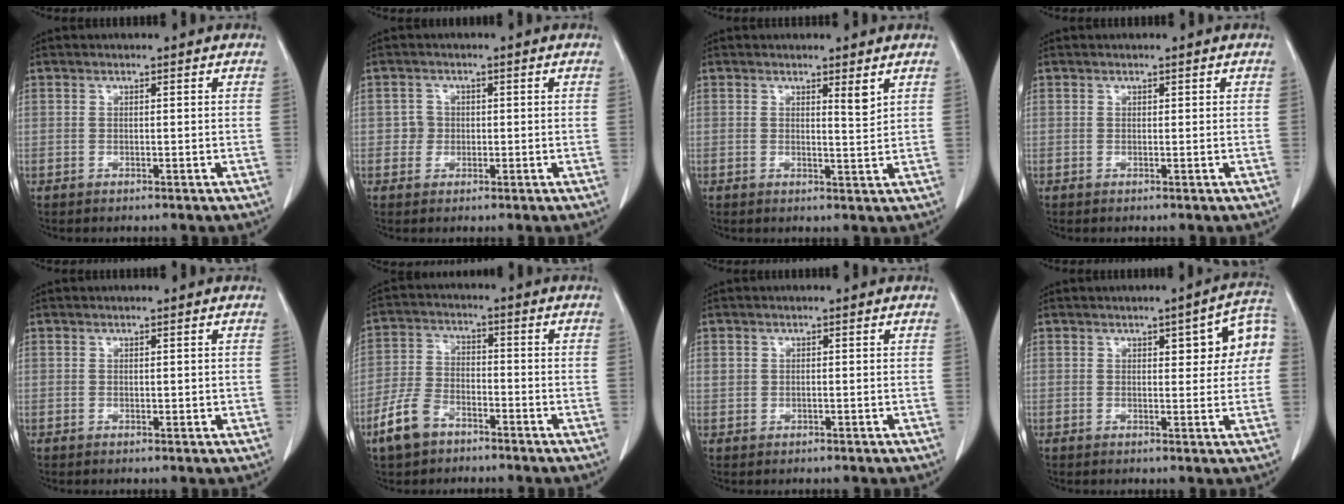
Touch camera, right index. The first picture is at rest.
{"total": 2.0, "force": [-0.1, 2.0, 0.2], "torque": [0.004, 0.007, -0.005]}
{"total": 2.2, "force": [1.4, 0.1, 1.7], "torque": [-0.029, -0.009, 0.023]}
{"total": 0.0}
{"total": 0.8, "force": [0.1, 0.5, 0.6], "torque": [-0.008, -0.002, 0.005]}
{"total": 7.4, "force": [-4.8, 4.0, 3.9], "torque": [-0.099, 0.003, -0.092]}
{"total": 1.1, "force": [0.3, 1.0, 0.5], "torque": [-0.010, 0.012, 0.010]}
{"total": 7.7, "force": [1.8, 2.1, 7.2], "torque": [-0.084, 0.022, 0.019]}